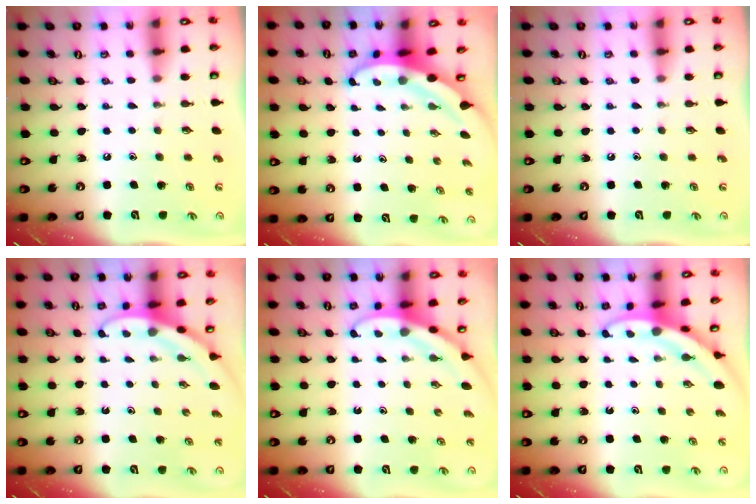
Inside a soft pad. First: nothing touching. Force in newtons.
{"total": 3.9, "press": 3.8, "slide": 0.6}
{"total": 0.0}
{"total": 3.0, "press": 3.0, "slide": 0.1}
{"total": 3.0, "press": 3.0, "slide": 0.1}
{"total": 3.3, "press": 3.3, "slide": 0.2}